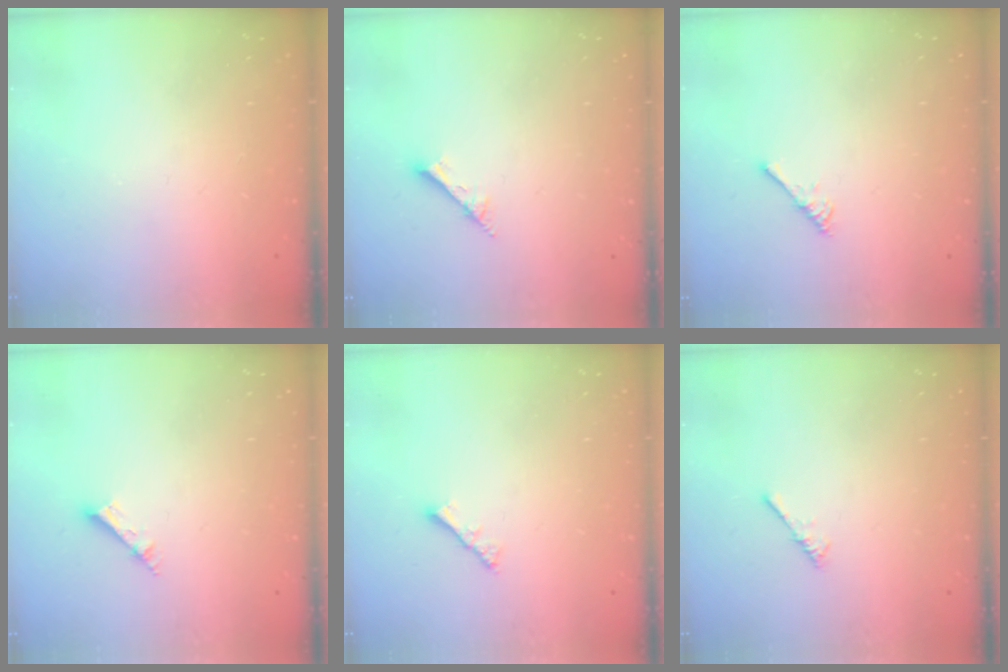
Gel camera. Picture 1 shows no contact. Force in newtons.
{"total": 1.7, "press": 1.6, "slide": 0.1}
{"total": 2.9, "press": 2.9, "slide": 0.5}
{"total": 3.8, "press": 3.8, "slide": 0.2}
{"total": 2.5, "press": 2.4, "slide": 0.5}
{"total": 0.0}